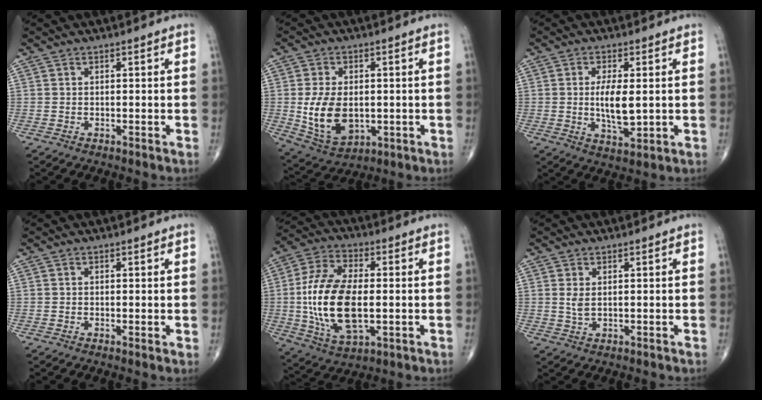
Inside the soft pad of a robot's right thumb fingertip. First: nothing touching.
{"total": 11.9, "force": [-0.8, 7.6, 9.1], "torque": [-0.156, -0.007, 0.005]}
{"total": 7.4, "force": [0.2, 2.7, 6.9], "torque": [-0.122, -0.015, 0.007]}
{"total": 0.8, "force": [0.1, 0.2, 0.7], "torque": [-0.013, -0.004, -0.003]}
{"total": 18.6, "force": [-1.2, 9.4, 16.0], "torque": [-0.319, 0.001, -0.016]}
{"total": 2.2, "force": [0.6, 1.1, 1.8], "torque": [-0.036, -0.003, 0.016]}